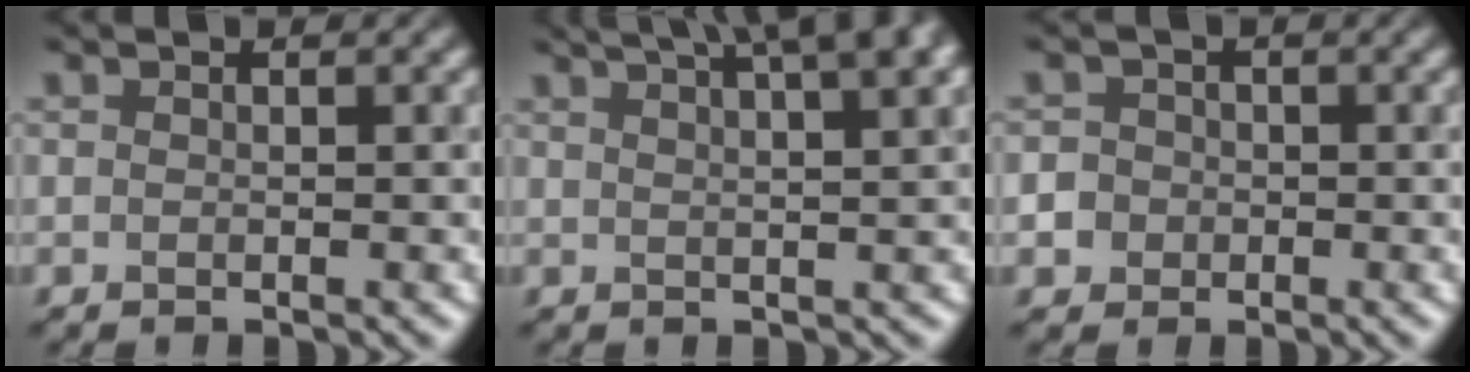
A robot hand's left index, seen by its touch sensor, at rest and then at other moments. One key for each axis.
{"total": 10.2, "fx": 6.4, "fy": 3.7, "fz": 7.0, "tx": -0.059, "ty": 0.059, "tz": 0.061}
{"total": 3.3, "fx": -1.4, "fy": 2.9, "fz": 0.3, "tx": 0.019, "ty": 0.007, "tz": -0.040}